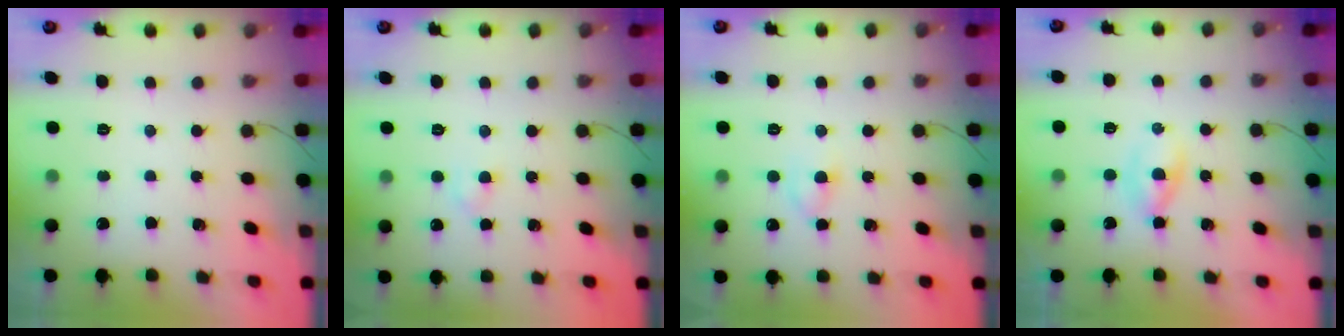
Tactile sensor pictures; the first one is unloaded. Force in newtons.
{"total": 2.5, "press": 2.3, "slide": 1.0}
{"total": 3.2, "press": 3.0, "slide": 1.2}
{"total": 2.1, "press": 1.7, "slide": 1.2}